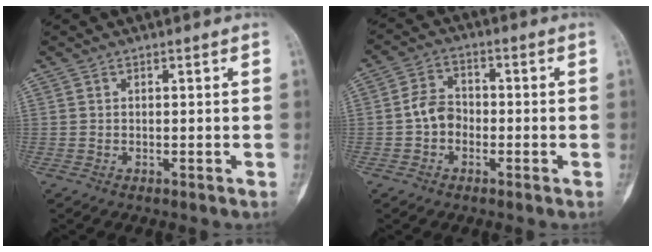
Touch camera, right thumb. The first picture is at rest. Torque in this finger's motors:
{"motor_torque": [0.41, 0.51, 0.45, -0.08, 0.08]}